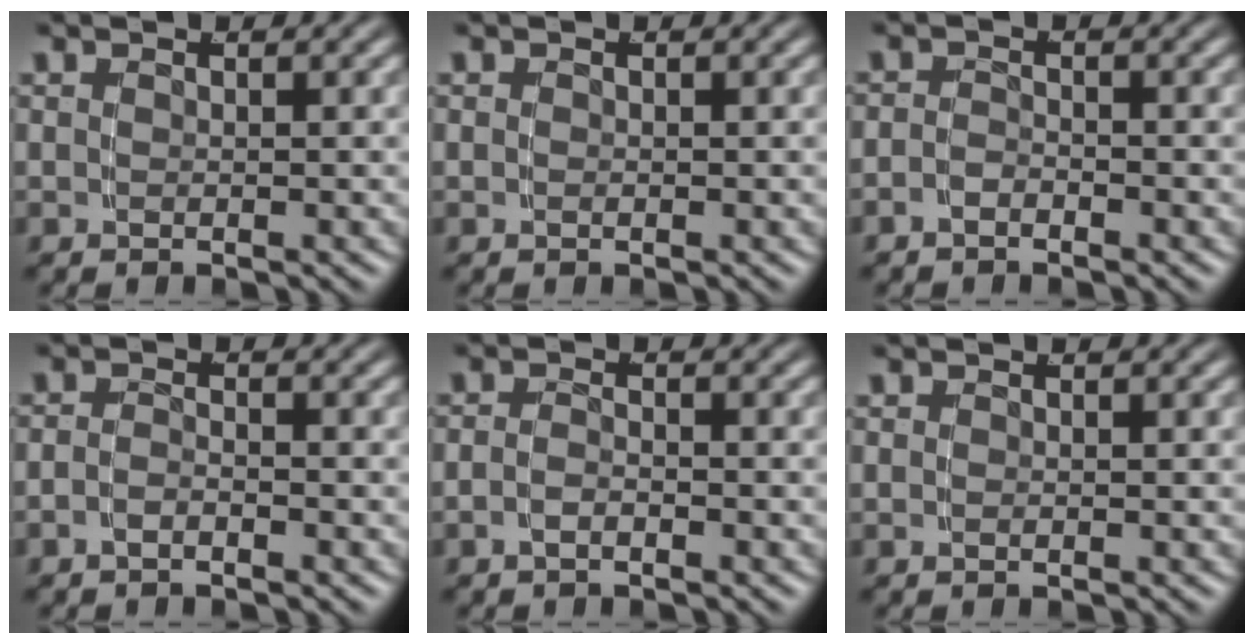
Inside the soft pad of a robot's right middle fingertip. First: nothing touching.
{"total": 0.0}
{"total": 1.5, "force": [-1.3, 0.7, 0.3], "torque": [-0.009, -0.005, -0.024]}
{"total": 1.5, "force": [-1.2, 0.5, 0.6], "torque": [-0.012, -0.001, -0.025]}
{"total": 1.5, "force": [-1.0, 0.6, 0.8], "torque": [-0.020, -0.002, -0.021]}
{"total": 0.0}